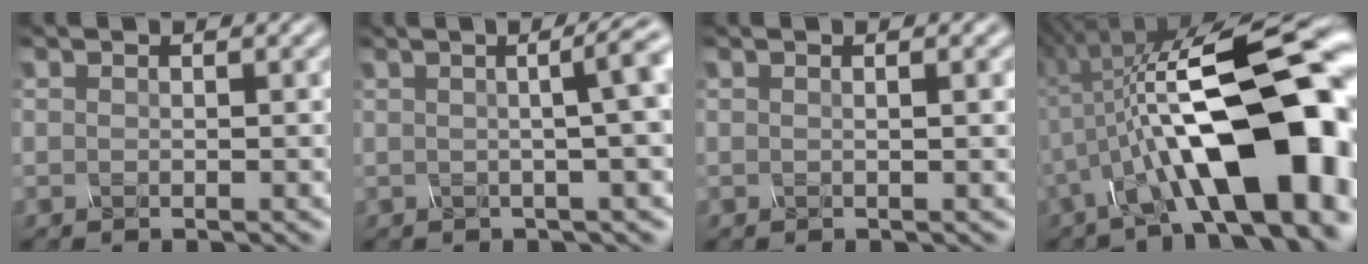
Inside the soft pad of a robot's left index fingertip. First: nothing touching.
{"total": 7.7, "force": [1.1, 2.4, 7.2], "torque": [-0.046, 0.029, -0.001]}
{"total": 2.1, "force": [0.3, 0.8, 1.9], "torque": [-0.015, 0.004, -0.010]}
{"total": 16.3, "force": [-2.6, 6.7, 14.6], "torque": [-0.207, 0.038, -0.045]}